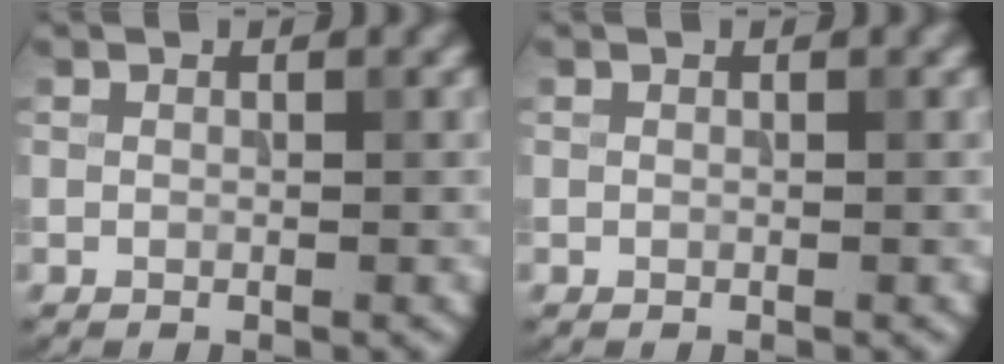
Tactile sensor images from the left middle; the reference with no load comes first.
{"total": 0.0}